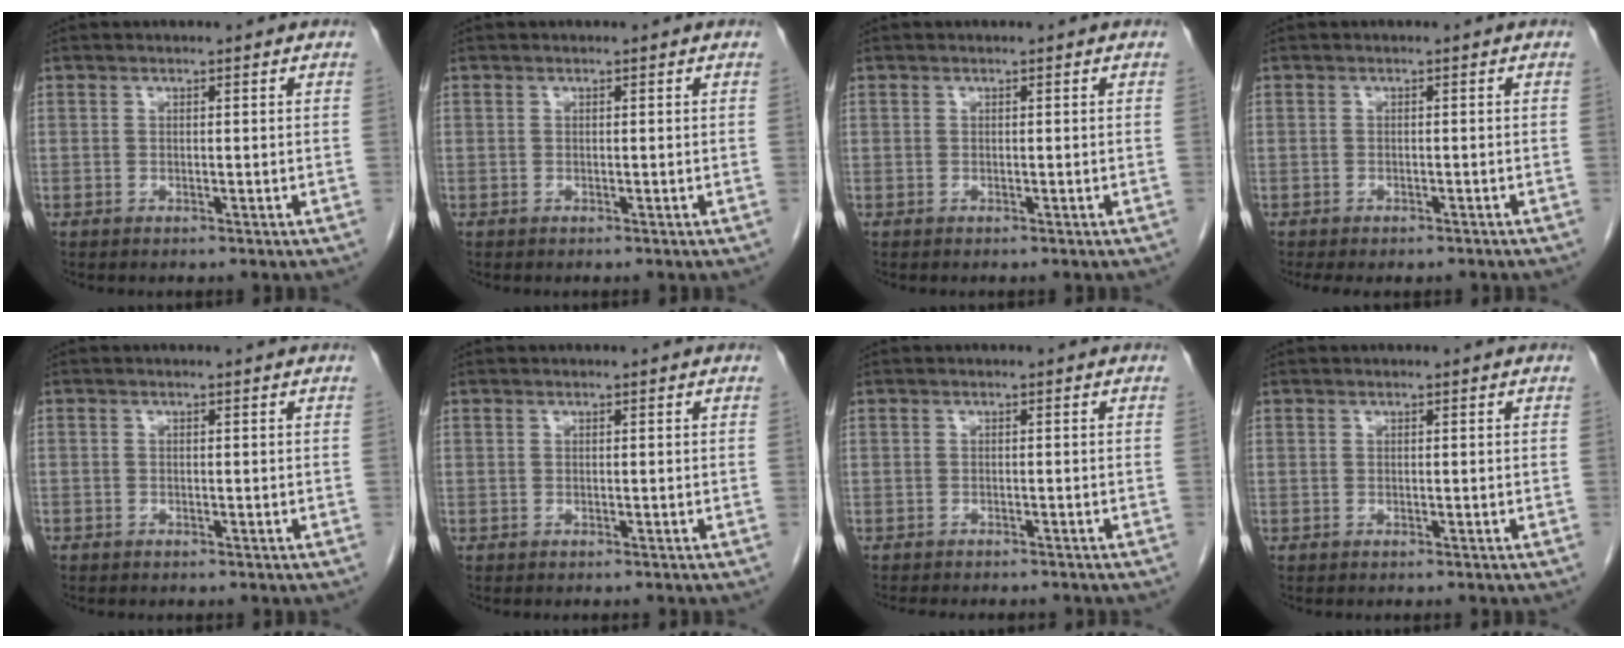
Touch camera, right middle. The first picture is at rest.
{"total": 0.0}
{"total": 0.0}
{"total": 5.0, "force": [-4.1, 2.0, 2.0], "torque": [-0.021, -0.001, -0.051]}
{"total": 0.6, "force": [-0.5, 0.3, 0.1], "torque": [-0.001, 0.002, -0.009]}
{"total": 1.6, "force": [-1.4, 0.3, 0.6], "torque": [-0.010, -0.001, -0.017]}
{"total": 8.2, "force": [-7.3, 1.9, 3.1], "torque": [-0.038, -0.003, -0.092]}
{"total": 0.9, "force": [-0.8, 0.2, 0.4], "torque": [-0.006, -0.001, -0.011]}